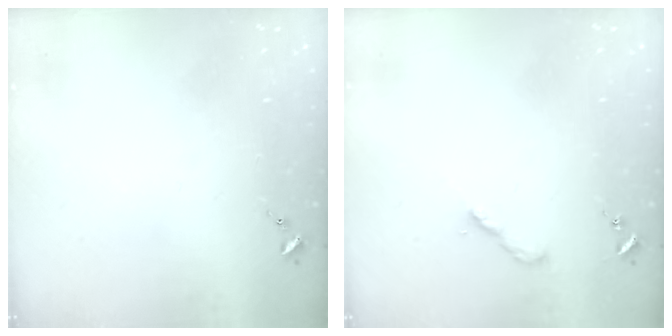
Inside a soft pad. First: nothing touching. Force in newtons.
{"total": 2.2, "press": 2.2, "slide": 0.2}